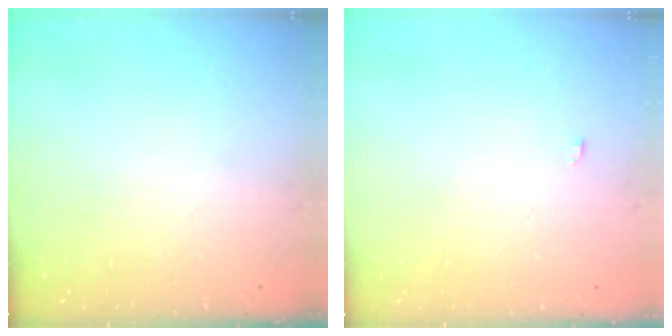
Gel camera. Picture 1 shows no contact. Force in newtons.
{"total": 6.7, "press": 2.2, "slide": 6.3}